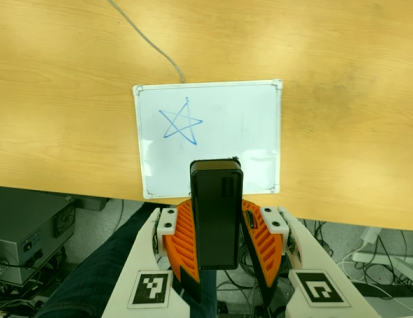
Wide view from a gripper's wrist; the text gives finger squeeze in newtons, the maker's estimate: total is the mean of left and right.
{"total": 6.0, "left": 5.9, "right": 6.2}